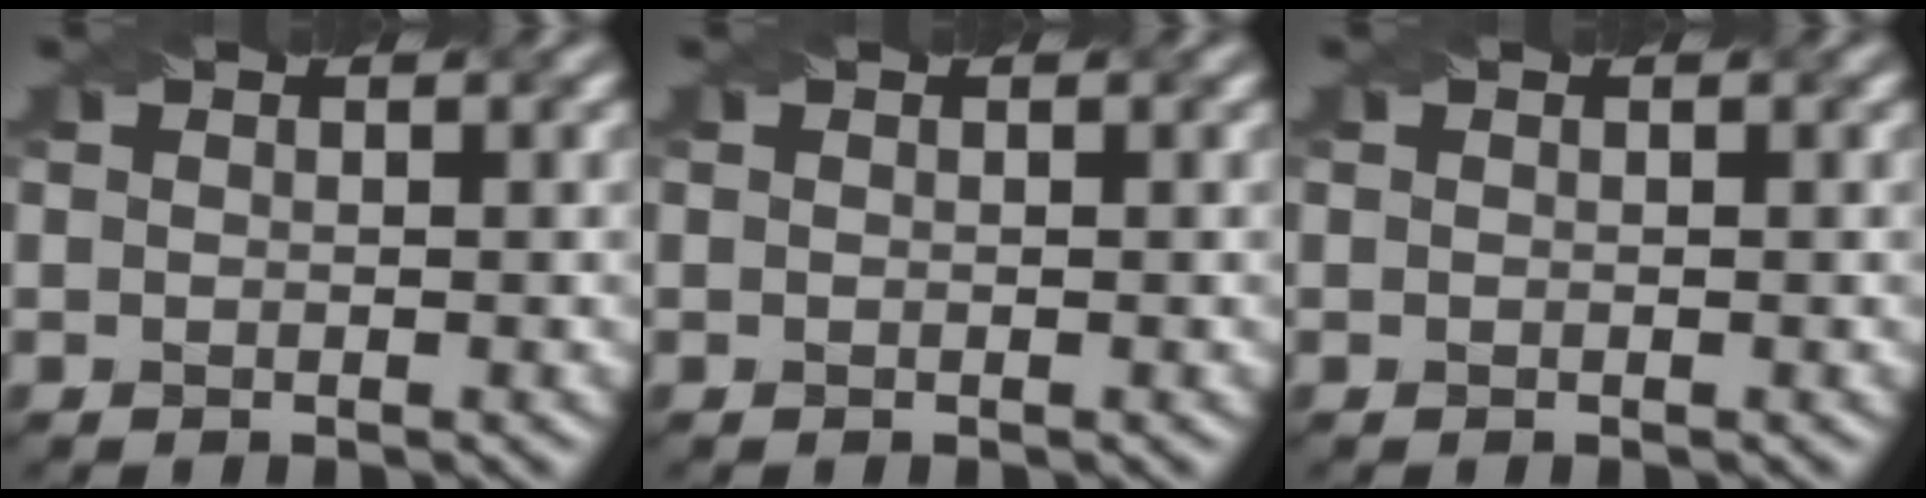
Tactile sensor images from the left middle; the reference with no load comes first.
{"total": 0.0}
{"total": 0.0}